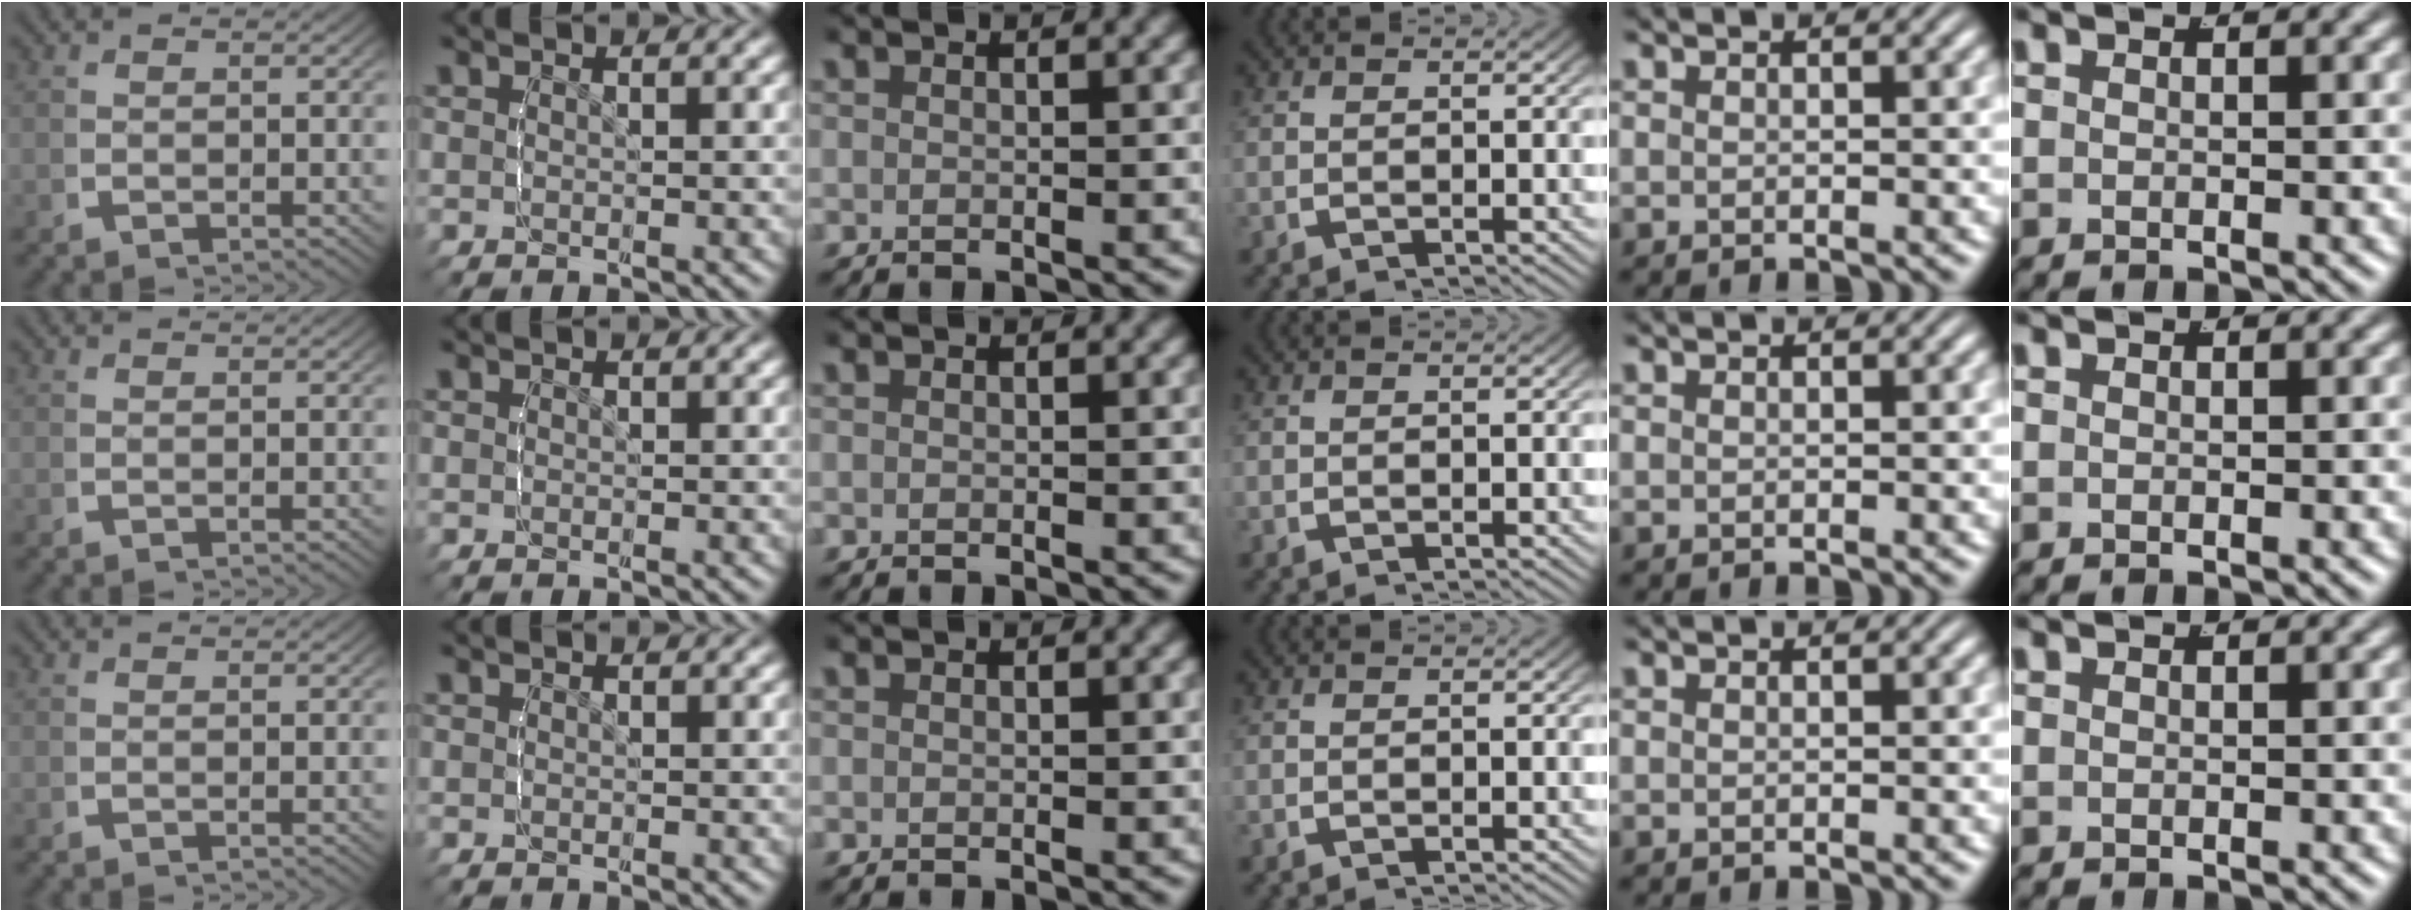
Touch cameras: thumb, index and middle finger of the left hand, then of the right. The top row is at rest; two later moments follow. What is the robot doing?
{"motion": "grasp_and_lifting", "object": "scissors"}